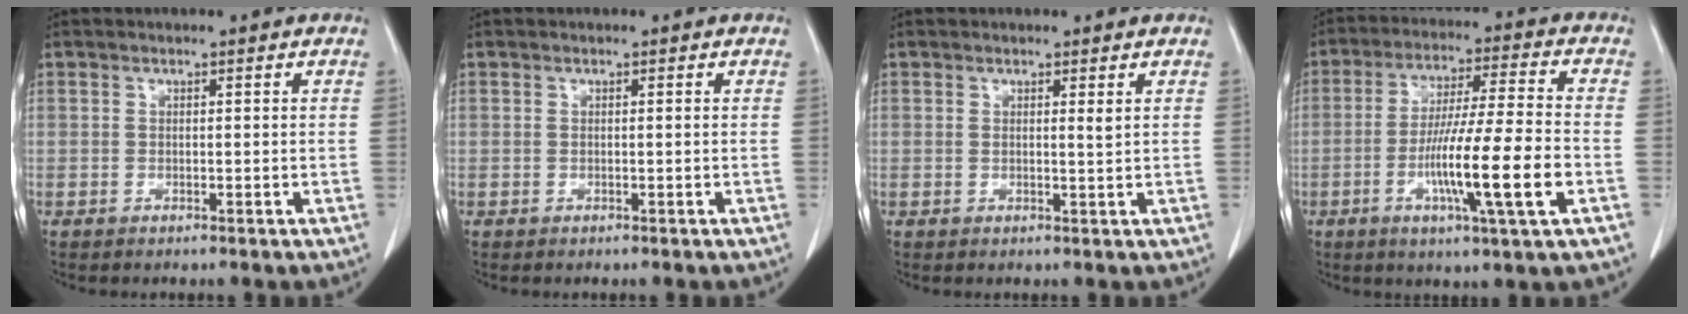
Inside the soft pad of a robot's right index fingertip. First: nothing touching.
{"total": 0.0}
{"total": 1.0, "force": [0.5, -0.1, 0.8], "torque": [-0.017, -0.005, 0.009]}
{"total": 13.8, "force": [-4.1, -0.2, 13.2], "torque": [-0.239, -0.011, -0.074]}